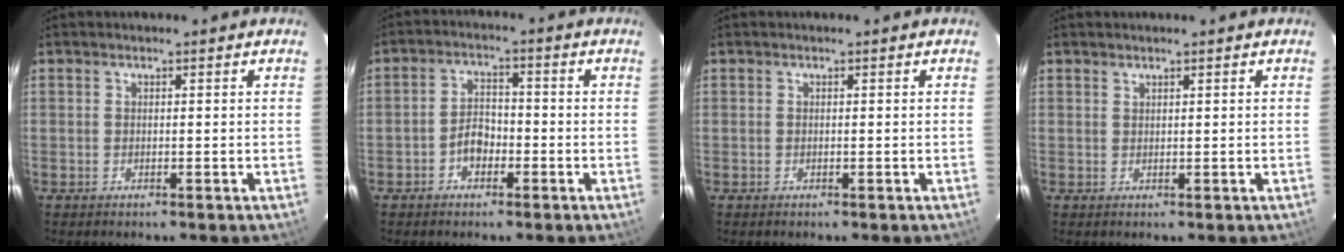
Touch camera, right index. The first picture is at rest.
{"total": 4.3, "force": [-2.1, 2.8, 2.4], "torque": [-0.048, 0.013, -0.035]}
{"total": 0.0}
{"total": 0.6, "force": [0.6, 0.1, 0.0], "torque": [-0.001, 0.001, 0.012]}